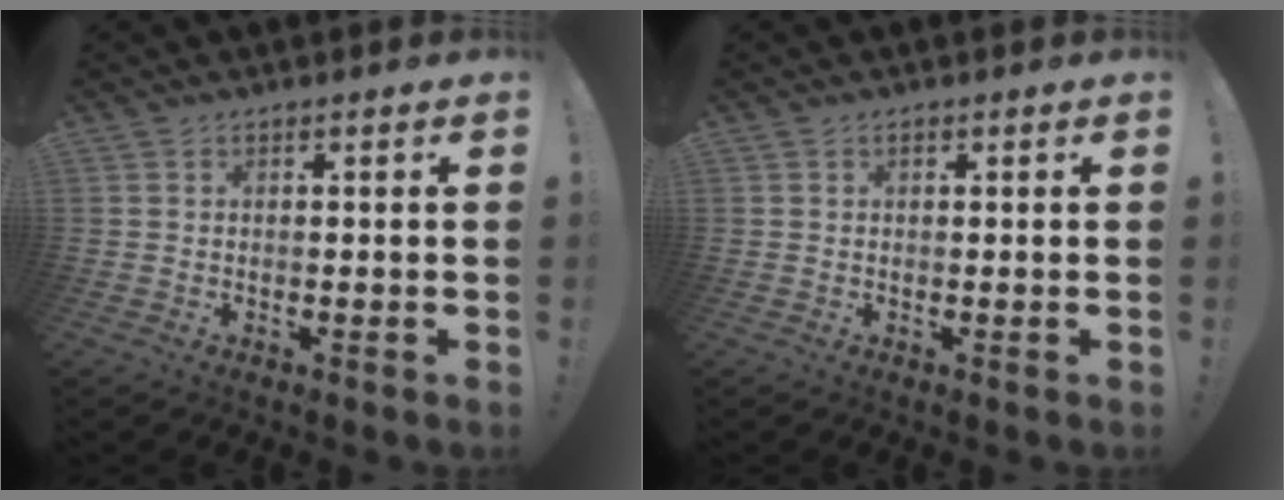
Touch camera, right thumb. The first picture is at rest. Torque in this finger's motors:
{"motor_torque": [-0.09, 0.21, 0.23, -0.02, -0.03]}